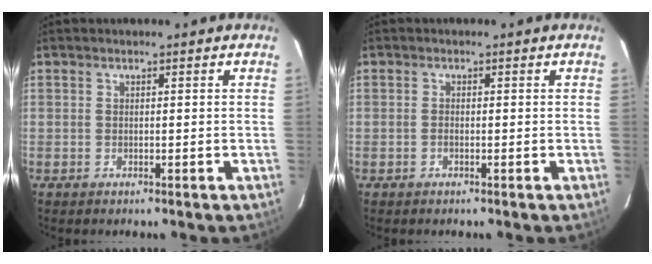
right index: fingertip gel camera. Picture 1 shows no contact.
{"total": 0.8, "force": [-0.3, 0.4, 0.6], "torque": [-0.014, 0.002, -0.007]}